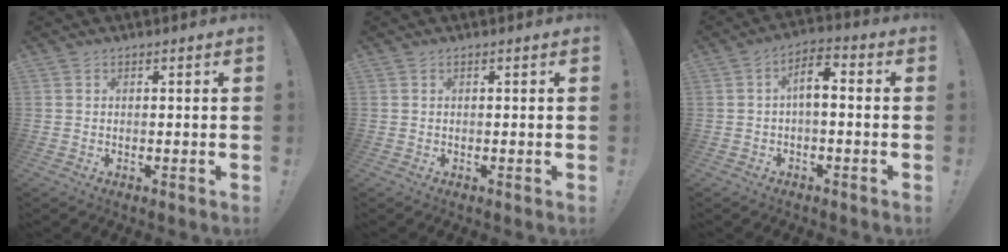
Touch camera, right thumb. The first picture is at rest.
{"total": 0.0}
{"total": 6.2, "force": [-0.5, 2.7, 5.6], "torque": [-0.097, 0.012, -0.008]}